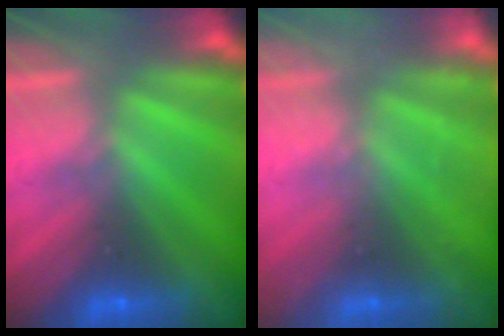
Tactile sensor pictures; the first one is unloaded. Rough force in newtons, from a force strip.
{"total": 2.2}